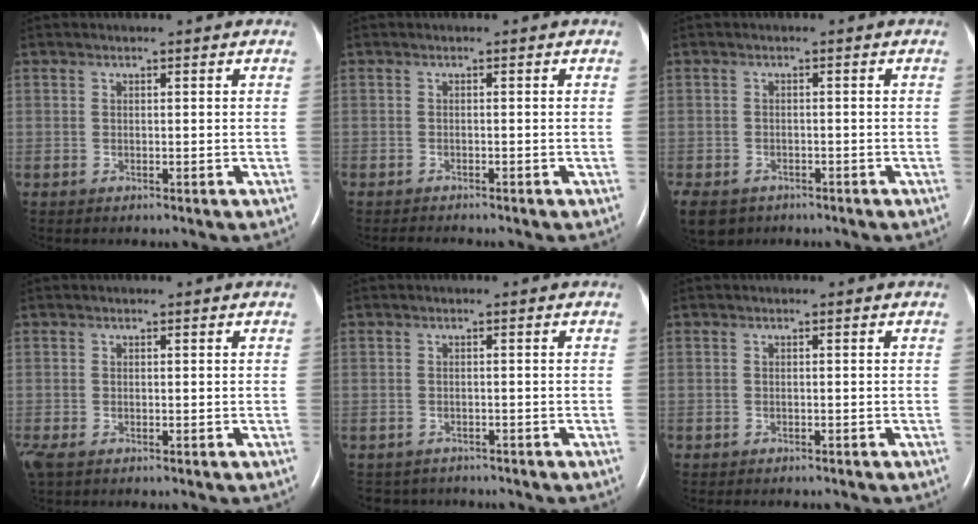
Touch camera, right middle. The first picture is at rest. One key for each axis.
{"total": 2.2, "fx": -2.1, "fy": 0.2, "fz": 0.7, "tx": -0.013, "ty": -0.007, "tz": -0.029}
{"total": 9.4, "fx": -5.7, "fy": 6.6, "fz": 3.4, "tx": -0.096, "ty": -0.013, "tz": -0.079}
{"total": 2.2, "fx": -1.4, "fy": 0.9, "fz": 1.5, "tx": -0.043, "ty": -0.010, "tz": -0.021}
{"total": 3.9, "fx": -3.5, "fy": 1.6, "fz": 0.0, "tx": -0.002, "ty": 0.000, "tz": -0.048}
{"total": 2.0, "fx": -1.7, "fy": 0.7, "fz": 0.7, "tx": -0.014, "ty": -0.003, "tz": -0.017}